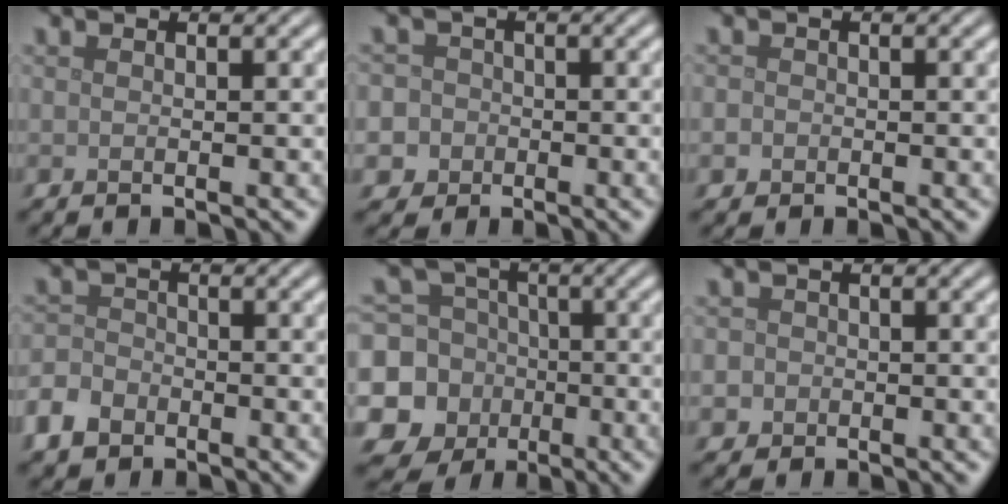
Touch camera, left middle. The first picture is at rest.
{"total": 5.9, "force": [-1.5, 5.5, 1.3], "torque": [-0.021, 0.011, -0.059]}
{"total": 1.0, "force": [-0.3, 0.9, 0.2], "torque": [0.002, -0.004, -0.005]}
{"total": 3.2, "force": [-2.0, 2.3, 1.1], "torque": [-0.025, -0.001, -0.046]}
{"total": 14.8, "force": [-4.2, 13.8, 3.4], "torque": [-0.106, -0.021, -0.094]}
{"total": 2.2, "force": [-0.4, 2.1, 0.5], "torque": [0.005, 0.006, -0.019]}